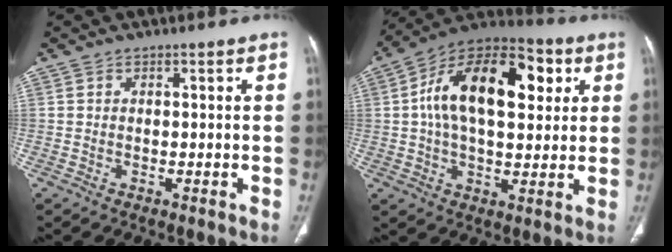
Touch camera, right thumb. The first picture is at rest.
{"total": 21.6, "force": [4.9, 11.7, 17.5], "torque": [-0.262, 0.020, 0.067]}